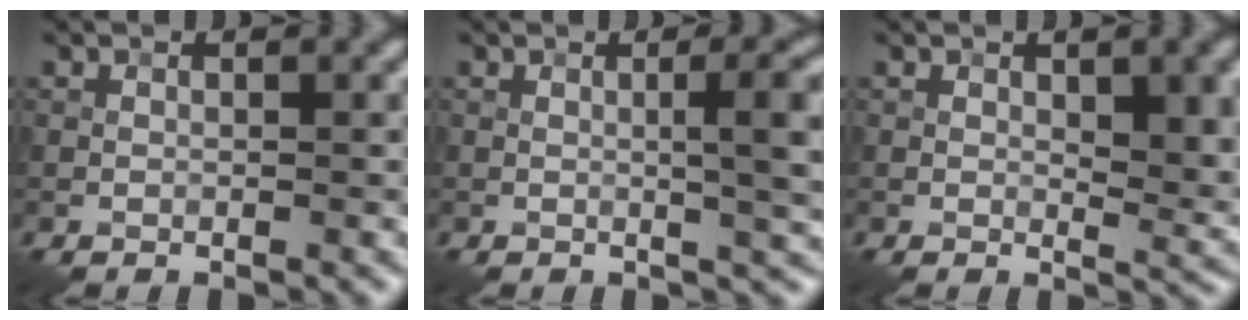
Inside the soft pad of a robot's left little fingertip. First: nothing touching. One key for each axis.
{"total": 5.4, "fx": 0.3, "fy": 1.4, "fz": 5.3, "tx": -0.062, "ty": 0.014, "tz": 0.001}
{"total": 5.1, "fx": 0.9, "fy": 1.9, "fz": 4.6, "tx": -0.058, "ty": -0.002, "tz": 0.017}